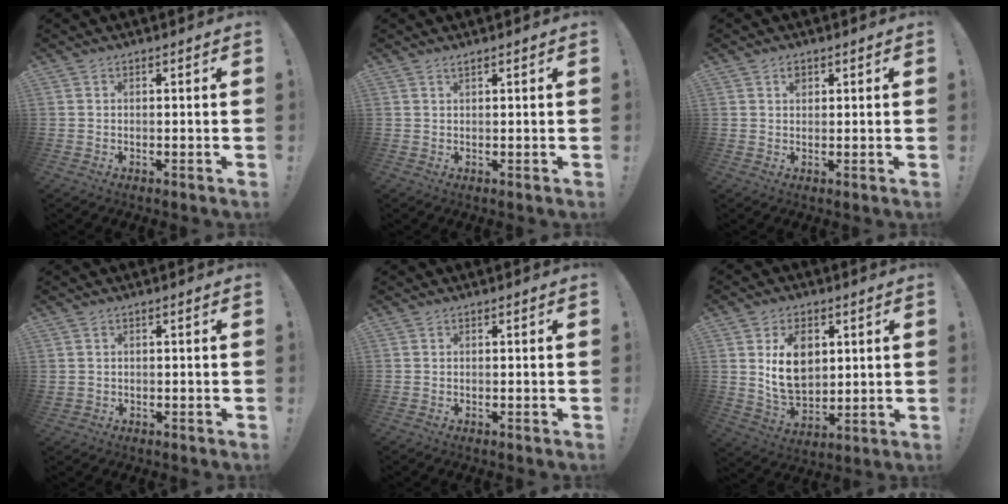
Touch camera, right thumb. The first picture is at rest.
{"total": 1.0, "force": [0.8, 0.0, 0.6], "torque": [-0.013, 0.000, 0.014]}
{"total": 1.6, "force": [0.8, 1.2, 0.7], "torque": [0.006, -0.006, 0.010]}
{"total": 1.3, "force": [0.4, 1.2, 0.3], "torque": [-0.007, 0.001, 0.007]}
{"total": 0.0}
{"total": 12.7, "force": [3.9, 9.0, 8.1], "torque": [-0.131, -0.007, 0.072]}